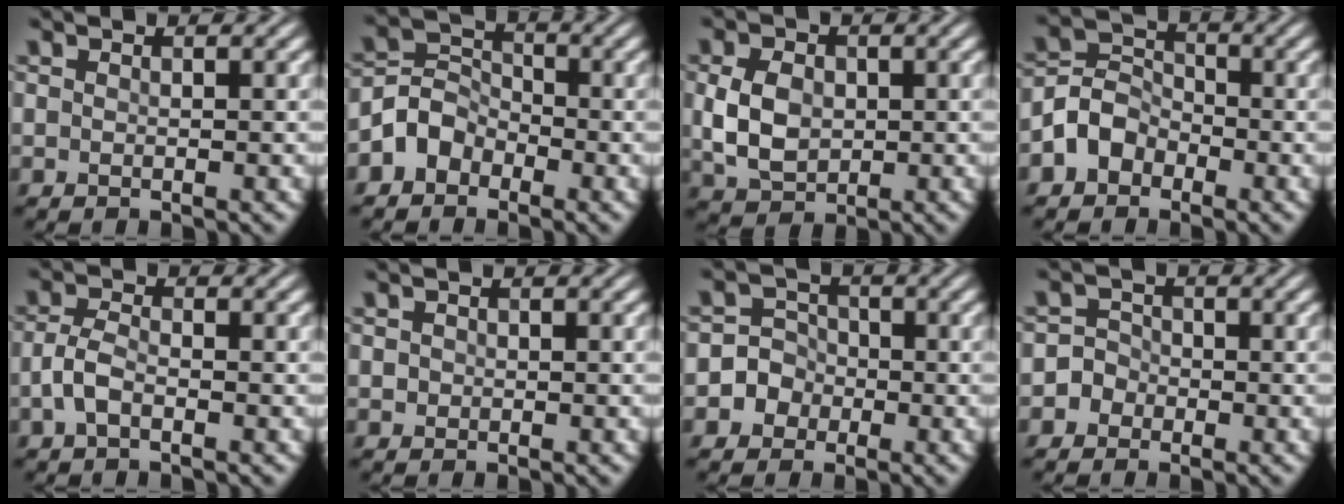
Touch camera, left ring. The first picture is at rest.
{"total": 3.2, "force": [-1.8, 2.4, 1.0], "torque": [-0.013, 0.011, -0.046]}
{"total": 4.7, "force": [0.1, 3.6, 3.1], "torque": [-0.070, -0.002, 0.002]}
{"total": 3.5, "force": [-1.8, 2.7, 1.3], "torque": [-0.020, 0.010, -0.046]}
{"total": 2.2, "force": [-0.9, 1.0, 1.7], "torque": [-0.036, 0.005, -0.025]}
{"total": 0.6, "force": [0.0, 0.6, 0.1], "torque": [0.002, -0.002, -0.002]}
{"total": 3.9, "force": [-1.4, 3.7, 0.5], "torque": [0.020, 0.011, -0.039]}
{"total": 2.3, "force": [-1.0, 2.0, 0.3], "torque": [0.019, 0.009, -0.029]}